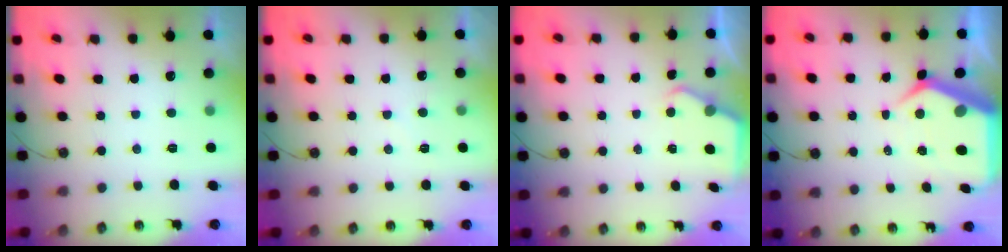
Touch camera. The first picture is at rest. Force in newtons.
{"total": 3.6, "press": 3.6, "slide": 0.5}
{"total": 3.0, "press": 2.9, "slide": 0.5}
{"total": 10.0, "press": 9.9, "slide": 1.0}